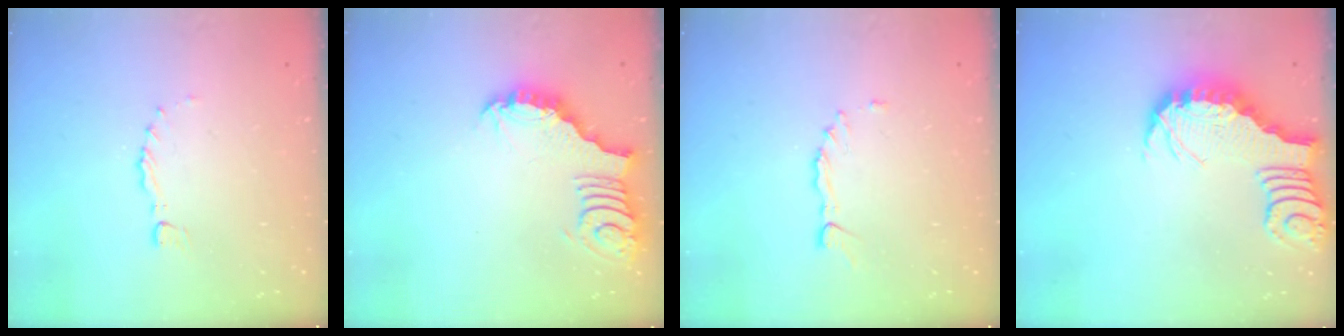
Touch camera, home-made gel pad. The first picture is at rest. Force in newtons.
{"total": 3.8, "press": 3.7, "slide": 0.8}
{"total": 2.3, "press": 2.3, "slide": 0.2}
{"total": 3.0, "press": 2.9, "slide": 0.6}